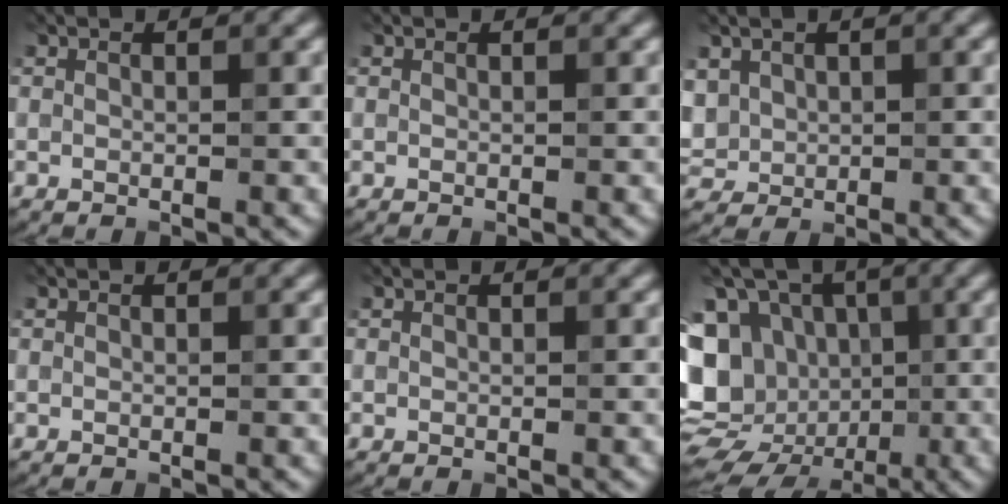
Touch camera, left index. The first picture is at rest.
{"total": 0.0}
{"total": 2.3, "force": [0.7, 2.0, 0.9], "torque": [-0.025, -0.003, 0.020]}
{"total": 0.0}
{"total": 0.0}
{"total": 18.3, "force": [-3.1, 16.3, 7.6], "torque": [-0.178, 0.002, -0.069]}